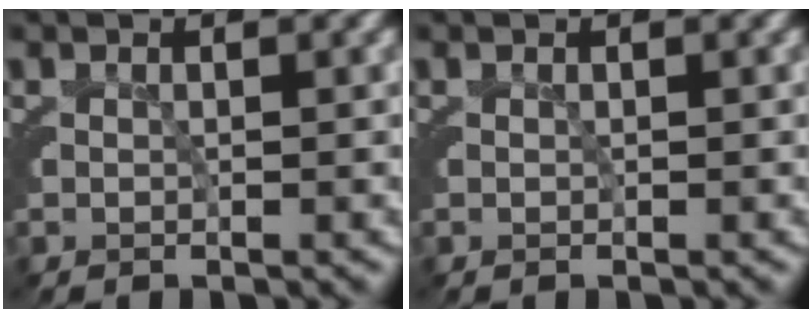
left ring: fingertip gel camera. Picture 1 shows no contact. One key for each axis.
{"total": 0.0}